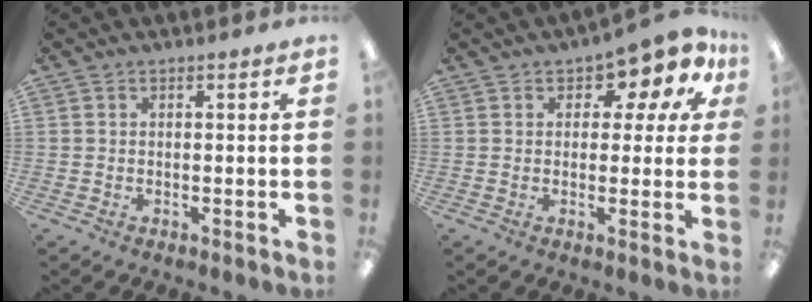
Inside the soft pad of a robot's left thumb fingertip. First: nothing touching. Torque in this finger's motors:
{"motor_torque": [0.09, 0.52, -0.28, 0.04, 0.04]}